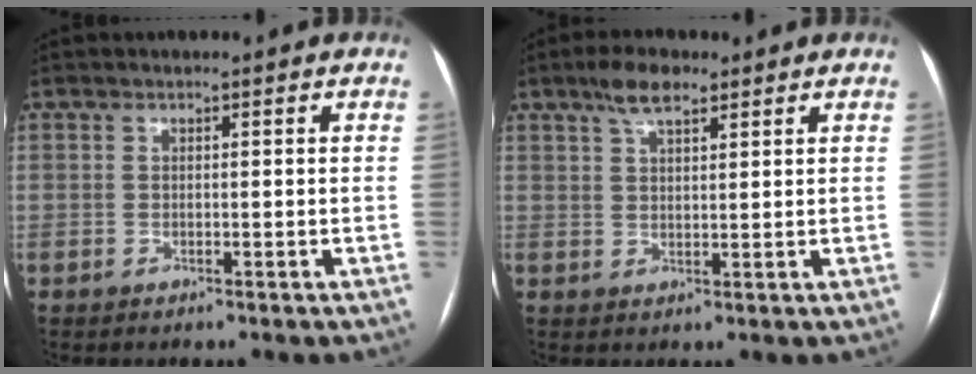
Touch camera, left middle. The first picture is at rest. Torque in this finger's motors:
{"motor_torque": [0.51, -0.44, 0.14, 0.07]}